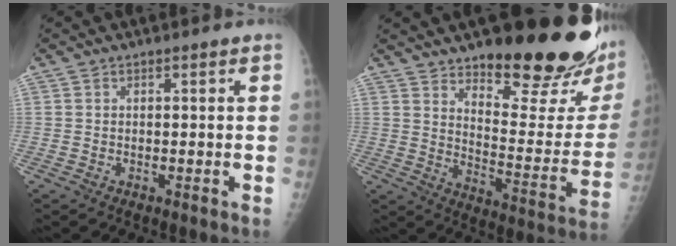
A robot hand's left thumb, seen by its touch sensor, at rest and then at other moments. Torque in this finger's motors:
{"motor_torque": [0.62, 0.33, 0.82, -1.53, 0.08]}